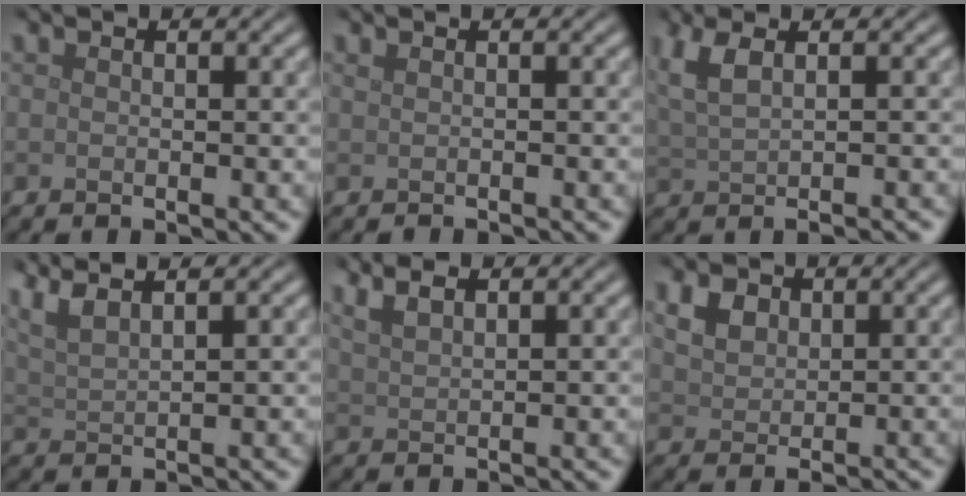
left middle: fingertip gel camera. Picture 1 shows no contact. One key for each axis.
{"total": 0.6, "fx": -0.5, "fy": 0.2, "fz": 0.4, "tx": -0.003, "ty": -0.004, "tz": -0.010}
{"total": 4.3, "fx": 1.1, "fy": 1.7, "fz": 3.8, "tx": -0.052, "ty": 0.011, "tz": 0.023}
{"total": 3.6, "fx": 2.8, "fy": 0.9, "fz": 2.2, "tx": -0.044, "ty": 0.018, "tz": 0.050}
{"total": 2.3, "fx": 1.7, "fy": 0.7, "fz": 1.3, "tx": -0.021, "ty": 0.008, "tz": 0.033}
{"total": 2.6, "fx": 1.2, "fy": 1.8, "fz": 1.4, "tx": -0.029, "ty": 0.003, "tz": 0.021}